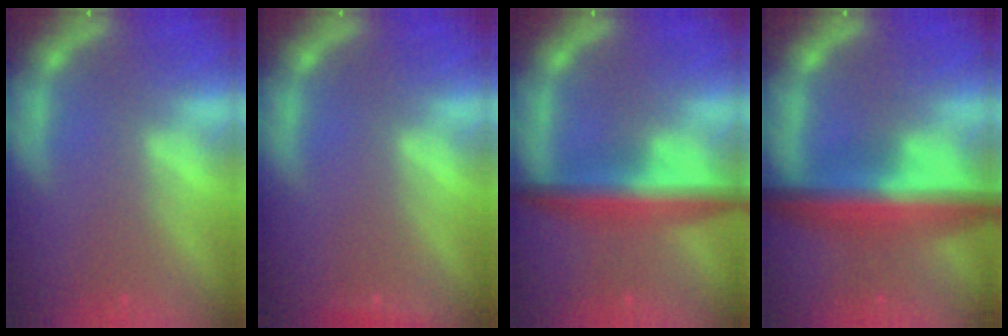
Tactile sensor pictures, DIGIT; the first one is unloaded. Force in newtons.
{"total": 0.9}
{"total": 6.6}
{"total": 9.0}